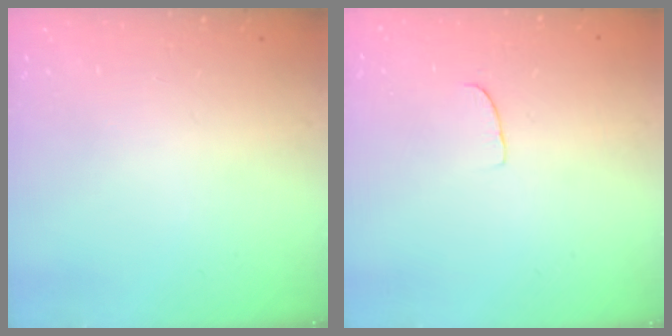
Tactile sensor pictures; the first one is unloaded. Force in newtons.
{"total": 5.7, "press": 5.7, "slide": 0.5}